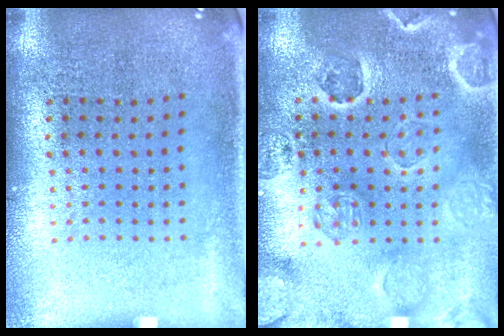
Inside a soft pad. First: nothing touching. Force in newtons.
{"total": 2.6, "press": 2.5, "slide": 0.6}